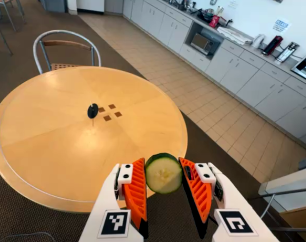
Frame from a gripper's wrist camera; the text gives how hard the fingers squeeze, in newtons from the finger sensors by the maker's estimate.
{"total": 8.4, "left": 8.3, "right": 8.6}